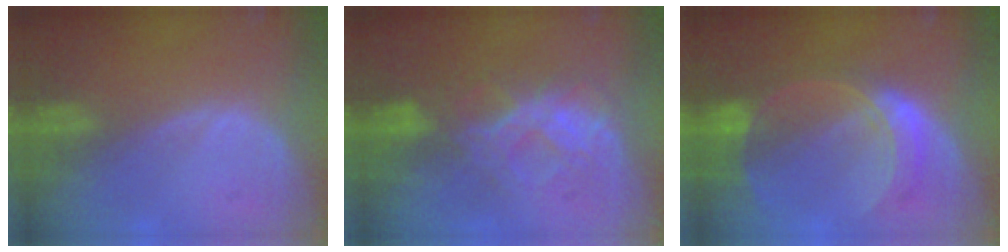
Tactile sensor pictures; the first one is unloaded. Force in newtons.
{"total": 6.8, "press": 6.7, "slide": 1.2}
{"total": 7.6, "press": 6.7, "slide": 3.5}